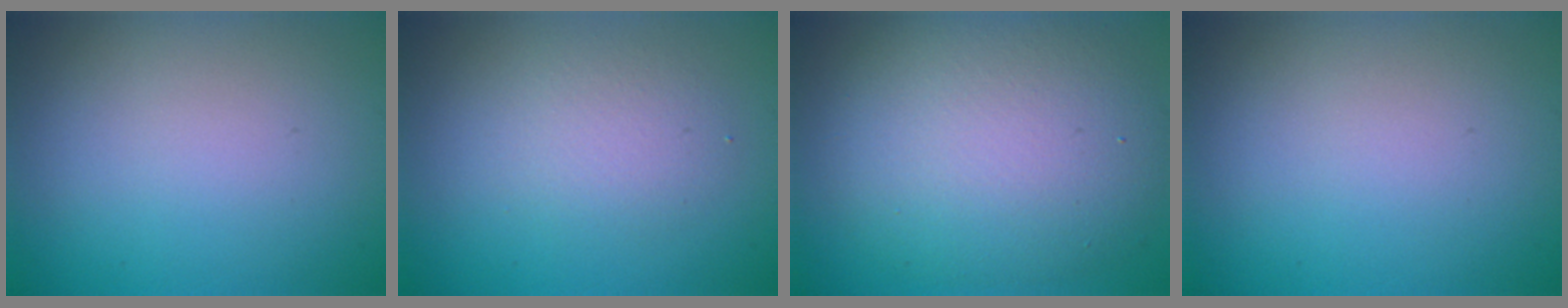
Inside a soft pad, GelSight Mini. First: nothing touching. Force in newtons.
{"total": 2.4, "press": 2.4, "slide": 0.2}
{"total": 9.5, "press": 9.4, "slide": 0.6}
{"total": 0.0}